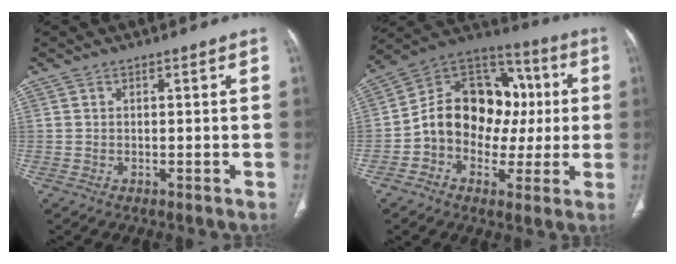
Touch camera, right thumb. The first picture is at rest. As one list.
[{"total": 18.3, "force": [-0.3, 14.4, 11.3], "torque": [-0.134, 0.047, -0.010]}]